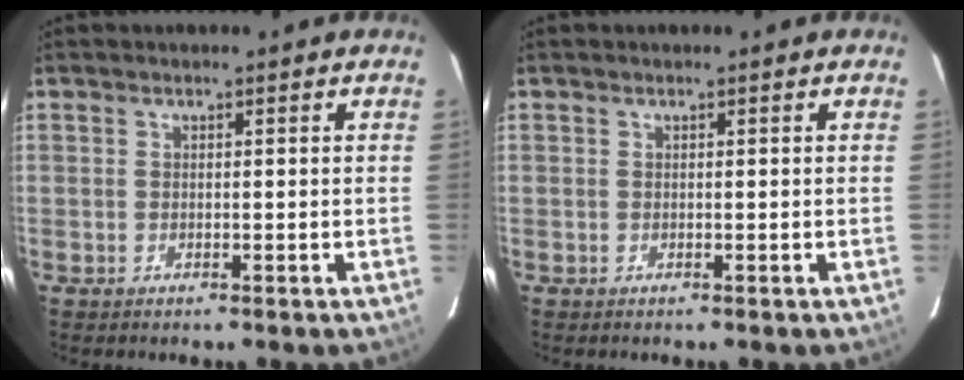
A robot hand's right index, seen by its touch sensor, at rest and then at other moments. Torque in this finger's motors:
{"motor_torque": [0.00, 0.00, 0.00, 0.00]}